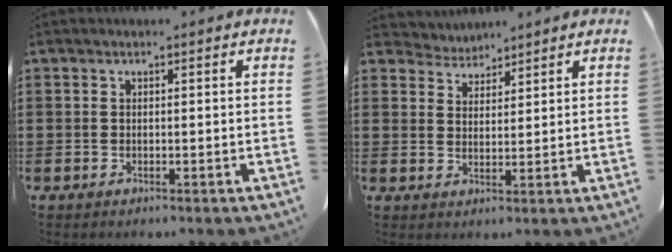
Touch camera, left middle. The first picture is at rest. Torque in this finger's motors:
{"motor_torque": [-0.11, -0.03, -0.16, -0.04]}